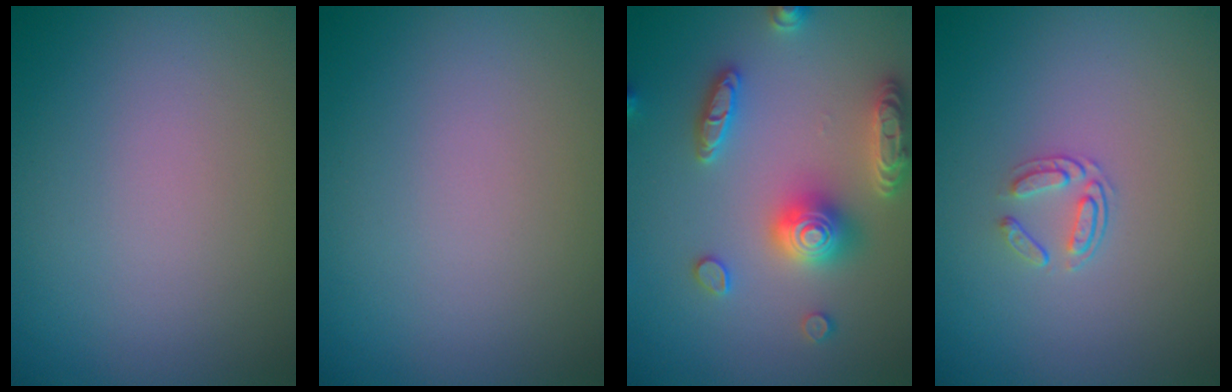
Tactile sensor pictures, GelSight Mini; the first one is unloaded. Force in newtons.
{"total": 0.0}
{"total": 4.9, "press": 4.8, "slide": 0.9}
{"total": 1.6, "press": 1.0, "slide": 1.2}